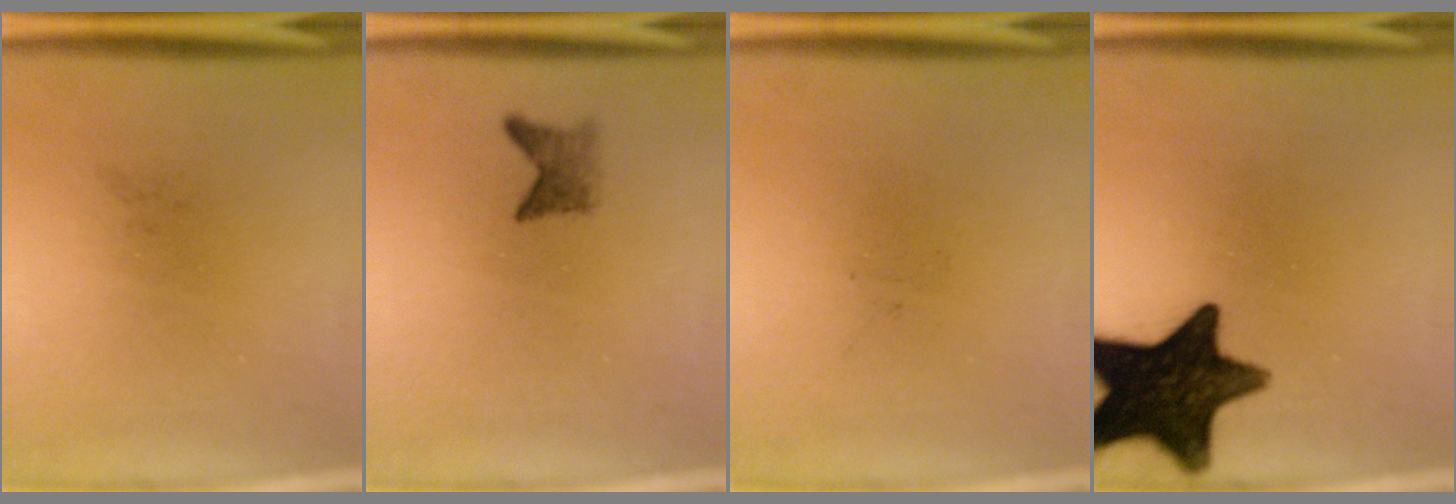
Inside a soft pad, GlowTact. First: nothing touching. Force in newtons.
{"total": 2.0}
{"total": 0.0}
{"total": 16.8}